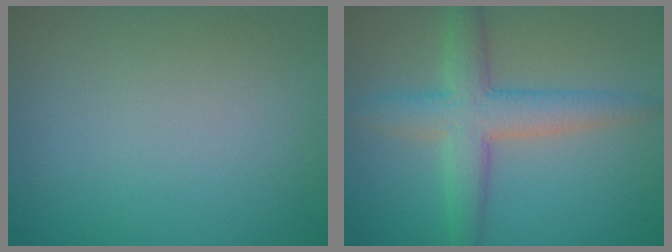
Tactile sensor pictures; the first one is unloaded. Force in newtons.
{"total": 5.0, "press": 5.0, "slide": 0.2}